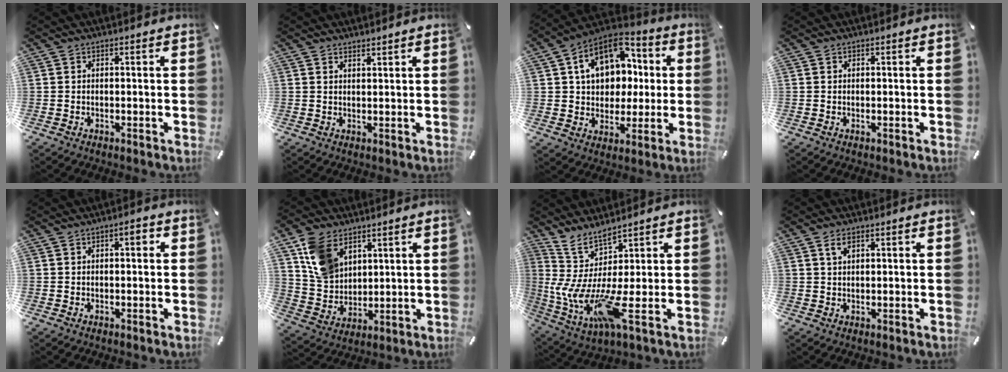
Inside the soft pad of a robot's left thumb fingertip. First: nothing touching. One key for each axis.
{"total": 1.2, "fx": 1.2, "fy": 0.2, "fz": 0.1, "tx": -0.002, "ty": -0.002, "tz": 0.024}
{"total": 14.8, "fx": 4.4, "fy": 11.7, "fz": 7.9, "tx": -0.136, "ty": -0.009, "tz": 0.085}
{"total": 0.0}
{"total": 2.2, "fx": 0.4, "fy": 1.0, "fz": 1.9, "tx": -0.021, "ty": 0.002, "tz": 0.001}
{"total": 10.8, "fx": 5.7, "fy": 7.8, "fz": 4.9, "tx": -0.117, "ty": -0.014, "tz": 0.109}
{"total": 11.9, "fx": -0.2, "fy": 1.1, "fz": 11.8, "tx": -0.268, "ty": -0.059, "tz": -0.016}
{"total": 3.2, "fx": 1.7, "fy": 1.4, "fz": 2.3, "tx": -0.042, "ty": -0.001, "tz": 0.028}